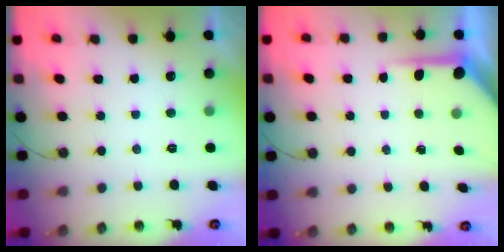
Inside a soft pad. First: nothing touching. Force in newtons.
{"total": 5.3, "press": 5.2, "slide": 0.3}